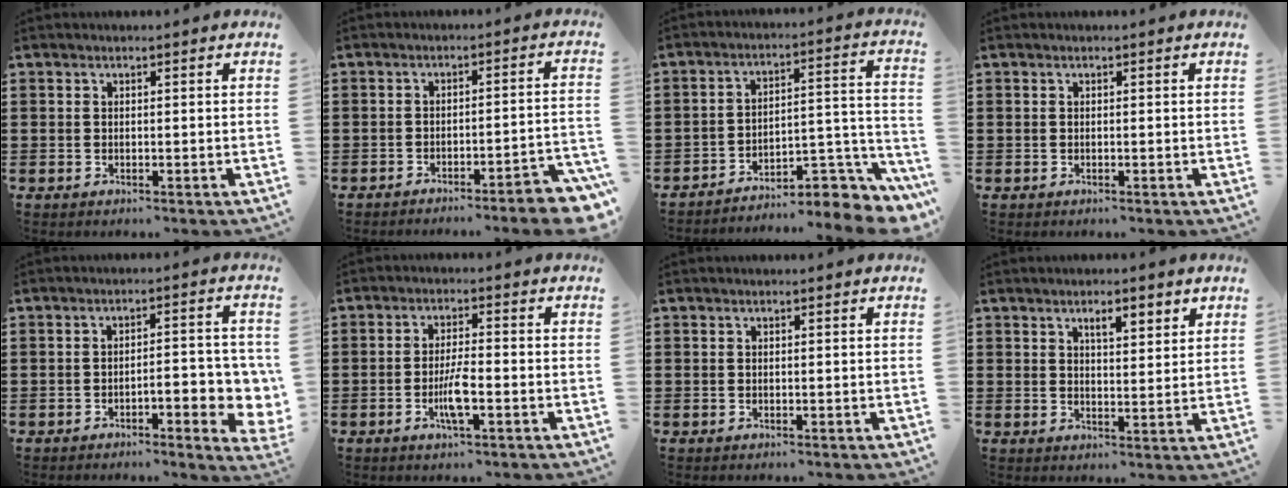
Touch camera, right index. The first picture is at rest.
{"total": 4.2, "force": [-3.7, -0.1, 1.9], "torque": [-0.033, -0.011, -0.075]}
{"total": 6.2, "force": [-5.4, 1.8, 2.6], "torque": [-0.036, 0.001, -0.104]}
{"total": 0.0}
{"total": 6.2, "force": [-2.0, 1.8, 5.6], "torque": [-0.076, -0.006, -0.034]}
{"total": 4.6, "force": [-1.6, 0.7, 4.2], "torque": [-0.085, -0.005, -0.033]}
{"total": 0.0}
{"total": 3.3, "force": [2.1, 1.0, 2.4], "torque": [-0.036, -0.001, 0.031]}